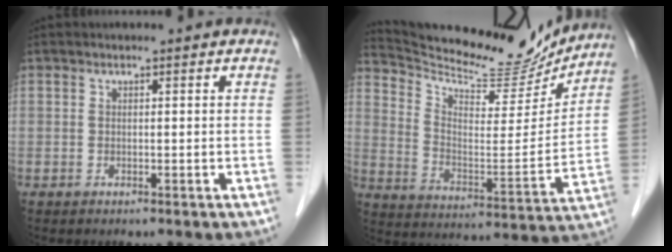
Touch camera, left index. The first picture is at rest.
{"total": 18.4, "force": [17.7, 2.8, 4.2], "torque": [-0.084, -0.044, 0.269]}